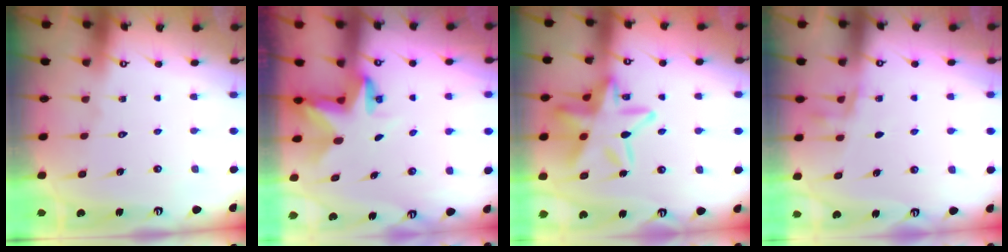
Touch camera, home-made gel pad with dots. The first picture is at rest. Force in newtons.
{"total": 2.9, "press": 2.9, "slide": 0.2}
{"total": 19.6, "press": 19.6, "slide": 1.4}
{"total": 4.8, "press": 4.7, "slide": 1.1}